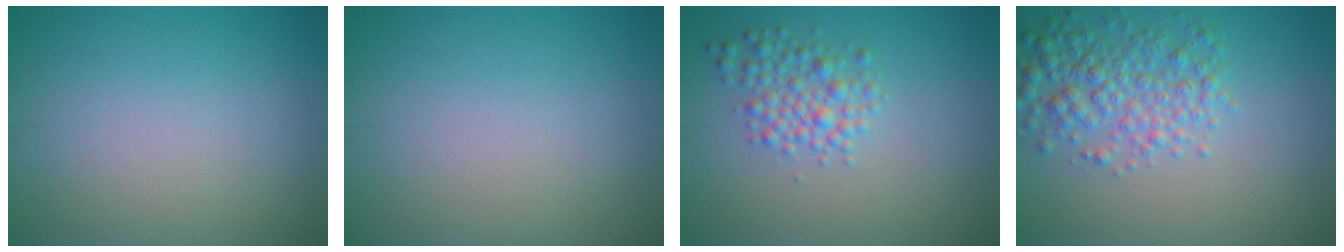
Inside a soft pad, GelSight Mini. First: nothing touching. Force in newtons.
{"total": 0.0}
{"total": 3.0, "press": 3.0, "slide": 0.1}
{"total": 4.4, "press": 4.4, "slide": 0.1}